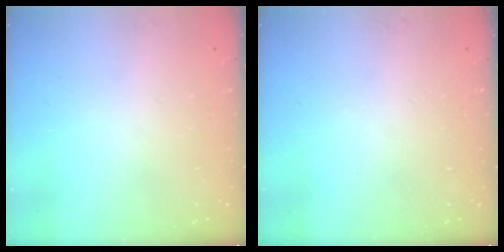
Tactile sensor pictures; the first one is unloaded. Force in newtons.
{"total": 0.0}